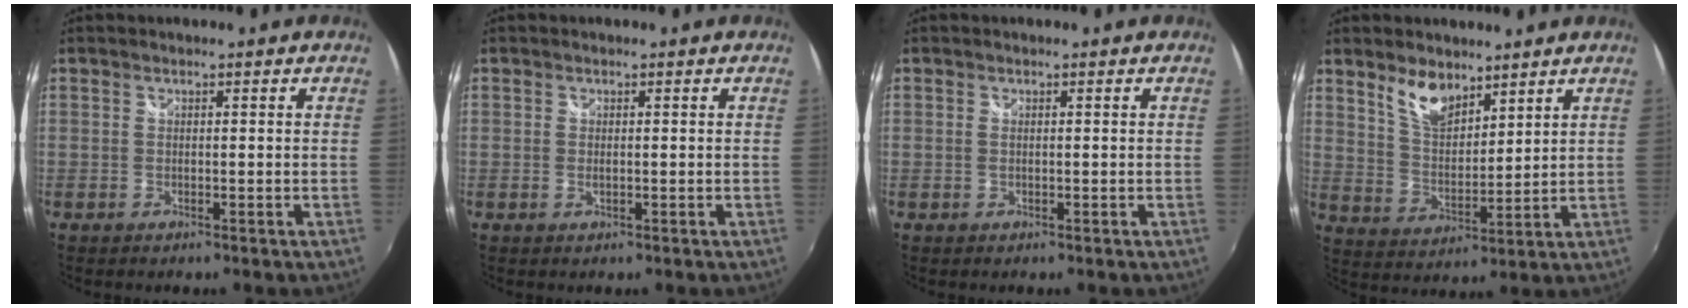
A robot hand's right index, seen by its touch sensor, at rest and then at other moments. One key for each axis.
{"total": 0.9, "fx": 0.0, "fy": 0.4, "fz": 0.8, "tx": -0.017, "ty": -0.001, "tz": -0.001}
{"total": 0.5, "fx": 0.1, "fy": 0.2, "fz": 0.5, "tx": -0.011, "ty": -0.001, "tz": 0.000}
{"total": 8.3, "fx": 5.8, "fy": 3.8, "fz": 4.5, "tx": -0.078, "ty": 0.006, "tz": 0.114}